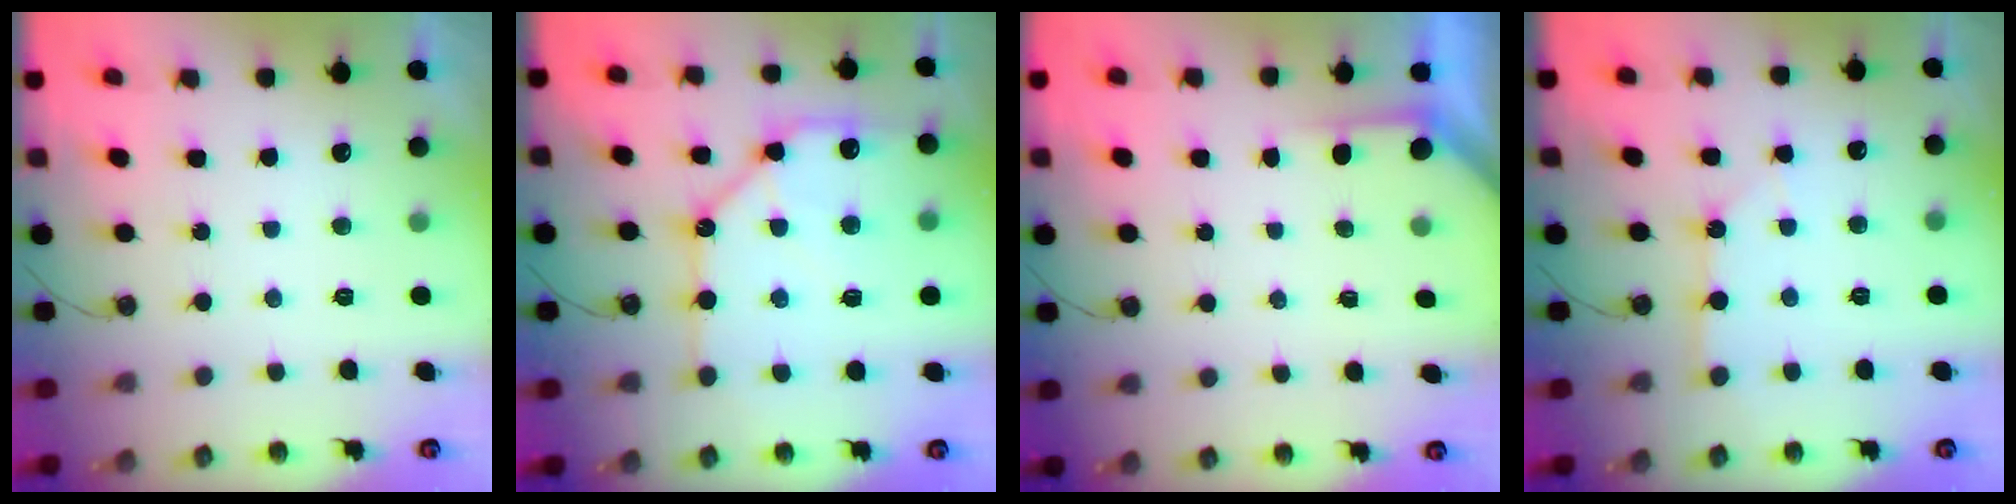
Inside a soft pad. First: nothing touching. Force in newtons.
{"total": 14.9, "press": 14.8, "slide": 1.8}
{"total": 1.7, "press": 1.7, "slide": 0.2}
{"total": 2.2, "press": 2.2, "slide": 0.4}